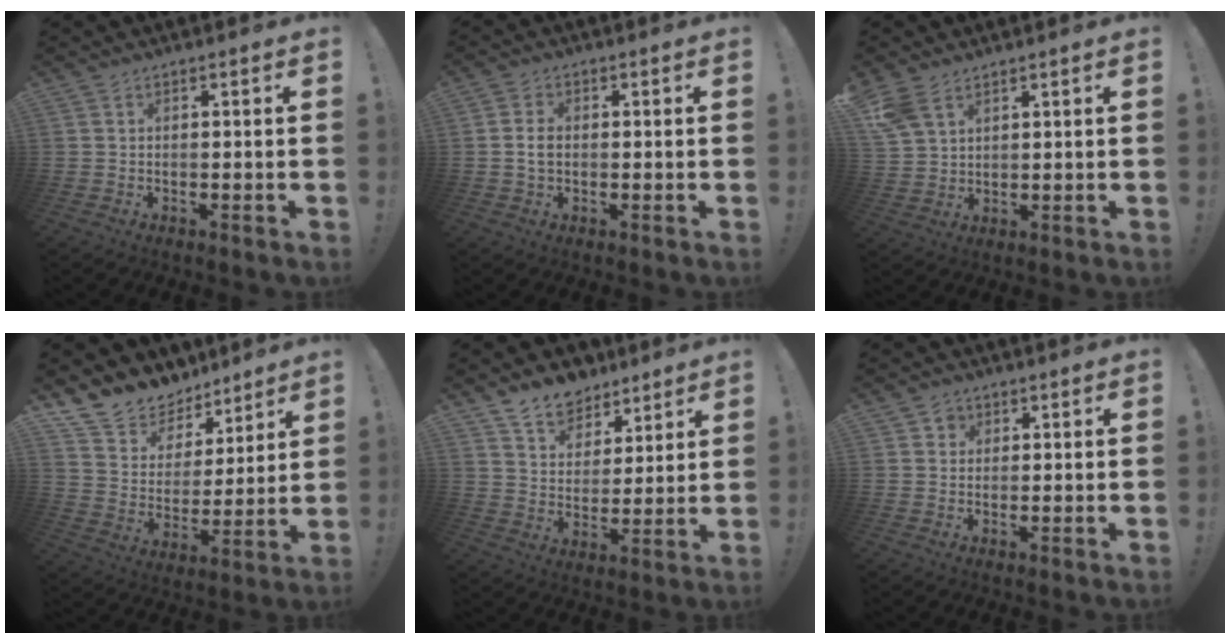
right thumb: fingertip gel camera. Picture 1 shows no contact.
{"total": 3.5, "force": [-0.1, 2.5, 2.5], "torque": [-0.036, 0.000, -0.006]}
{"total": 7.2, "force": [4.3, 4.3, 3.9], "torque": [-0.084, -0.012, 0.090]}
{"total": 12.0, "force": [9.4, 7.1, 2.1], "torque": [-0.056, -0.073, 0.180]}
{"total": 10.5, "force": [8.2, 6.2, 2.1], "torque": [-0.043, -0.061, 0.161]}
{"total": 2.3, "force": [1.1, 2.0, 0.4], "torque": [-0.003, -0.004, 0.017]}